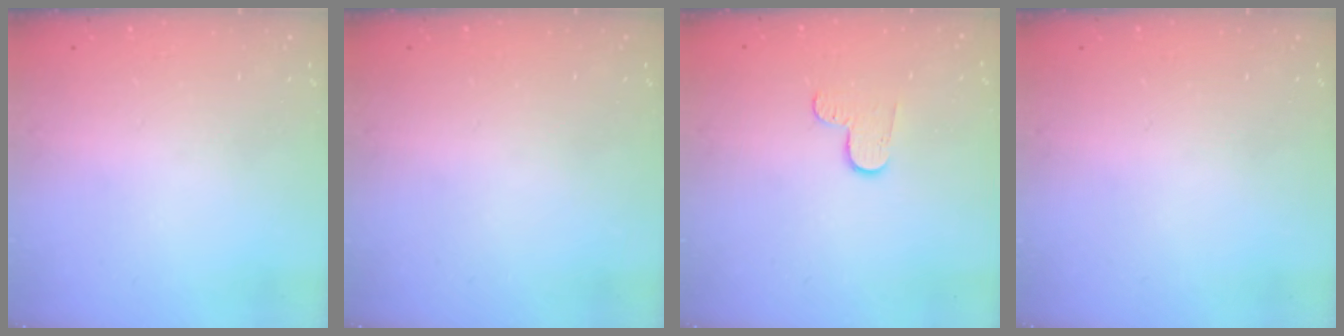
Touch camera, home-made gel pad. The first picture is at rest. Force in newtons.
{"total": 0.0}
{"total": 4.7, "press": 4.7, "slide": 0.4}
{"total": 0.0}